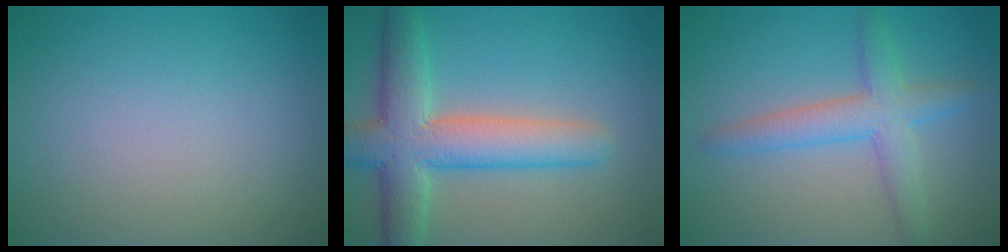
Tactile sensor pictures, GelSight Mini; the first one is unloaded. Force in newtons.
{"total": 7.5, "press": 7.5, "slide": 0.2}
{"total": 4.1, "press": 4.1, "slide": 0.1}